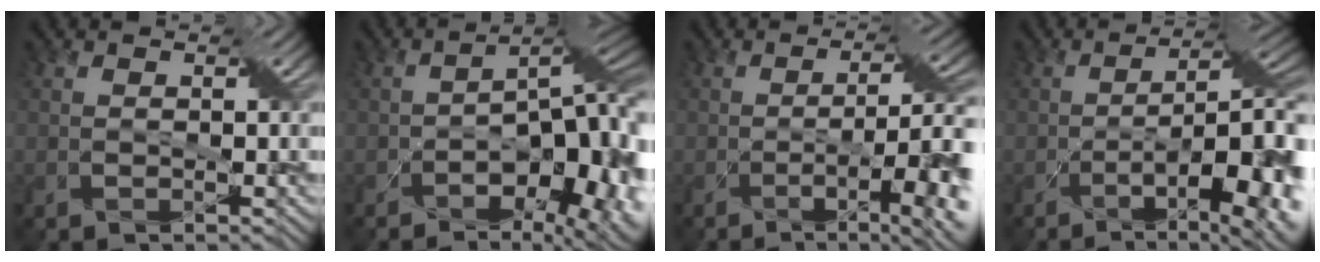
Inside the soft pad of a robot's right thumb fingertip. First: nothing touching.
{"total": 19.2, "force": [-8.2, 9.7, 14.4], "torque": [-0.145, -0.013, -0.082]}
{"total": 9.8, "force": [-2.6, 2.4, 9.1], "torque": [-0.134, -0.006, -0.039]}
{"total": 15.3, "force": [-5.1, 5.0, 13.5], "torque": [-0.183, -0.012, -0.064]}